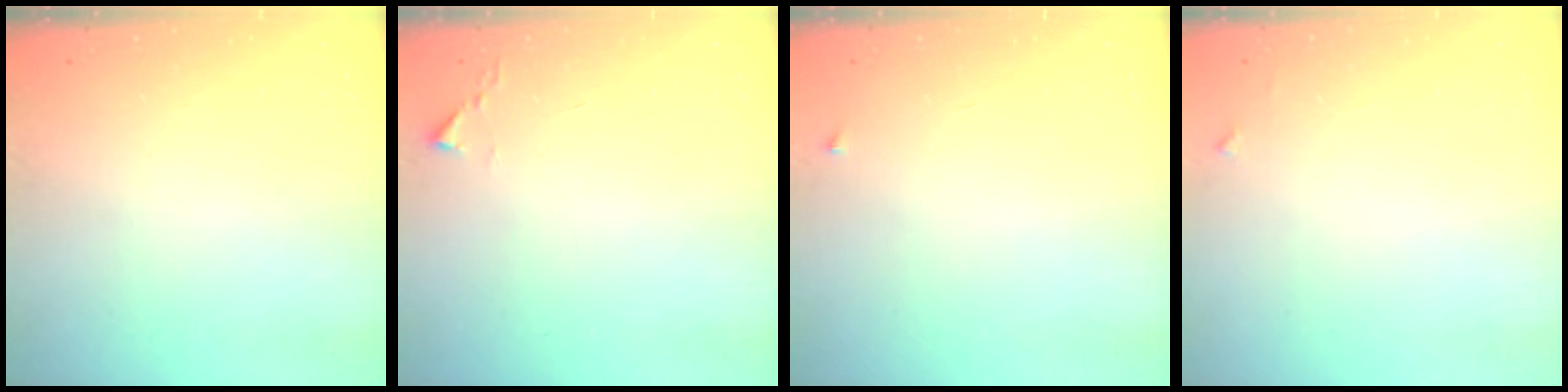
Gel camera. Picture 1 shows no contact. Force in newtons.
{"total": 2.4, "press": 2.4, "slide": 0.3}
{"total": 2.5, "press": 2.4, "slide": 0.4}
{"total": 3.3, "press": 3.3, "slide": 0.4}